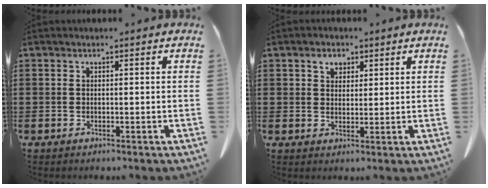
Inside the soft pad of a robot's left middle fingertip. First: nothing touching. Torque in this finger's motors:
{"motor_torque": [0.10, 0.03, 0.06, 0.02]}